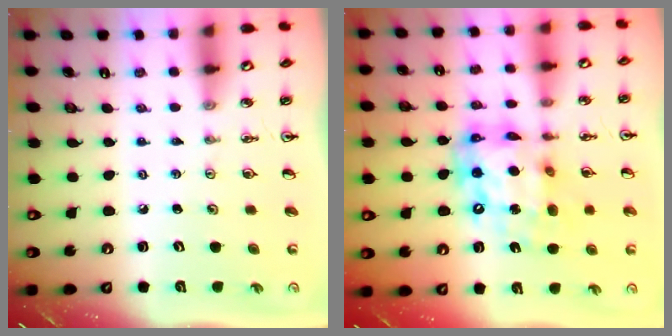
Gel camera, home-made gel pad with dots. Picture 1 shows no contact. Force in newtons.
{"total": 16.4, "press": 16.3, "slide": 1.9}